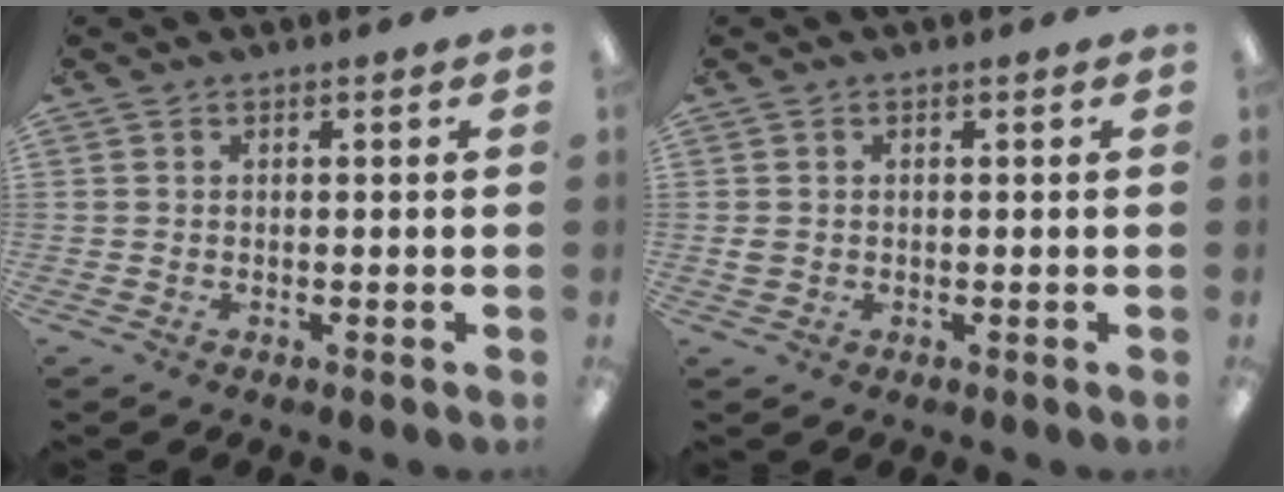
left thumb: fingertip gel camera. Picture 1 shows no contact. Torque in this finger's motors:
{"motor_torque": [-0.42, 0.10, 0.33, -0.25, 0.00]}